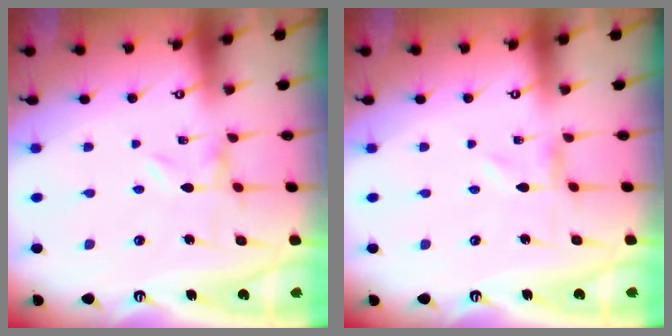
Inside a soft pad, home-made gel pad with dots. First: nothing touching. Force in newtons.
{"total": 0.0}